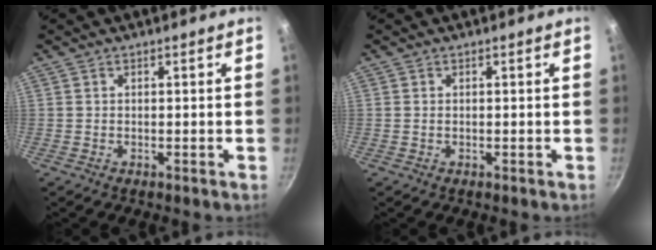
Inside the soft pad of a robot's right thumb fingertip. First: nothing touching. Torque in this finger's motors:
{"motor_torque": [-0.39, 0.13, -0.26, 0.15, 0.09]}